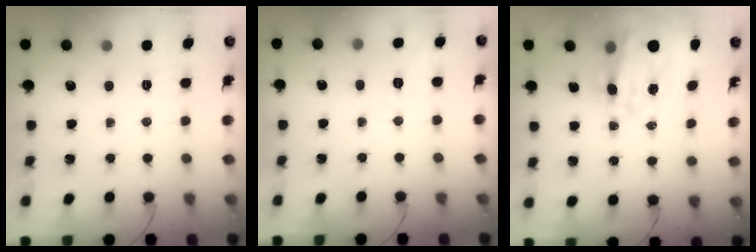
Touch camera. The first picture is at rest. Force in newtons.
{"total": 3.8, "press": 3.1, "slide": 2.1}
{"total": 15.8, "press": 15.3, "slide": 3.8}